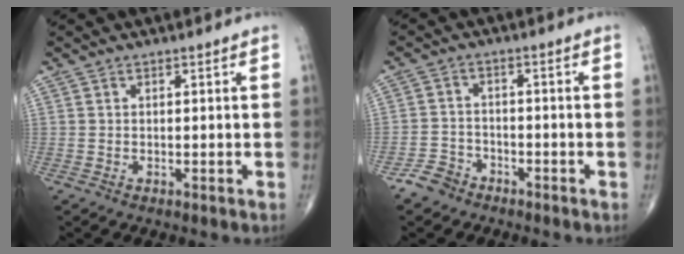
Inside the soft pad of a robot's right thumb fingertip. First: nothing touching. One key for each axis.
{"total": 4.2, "fx": -3.2, "fy": 2.7, "fz": 0.5, "tx": 0.000, "ty": 0.017, "tz": -0.064}